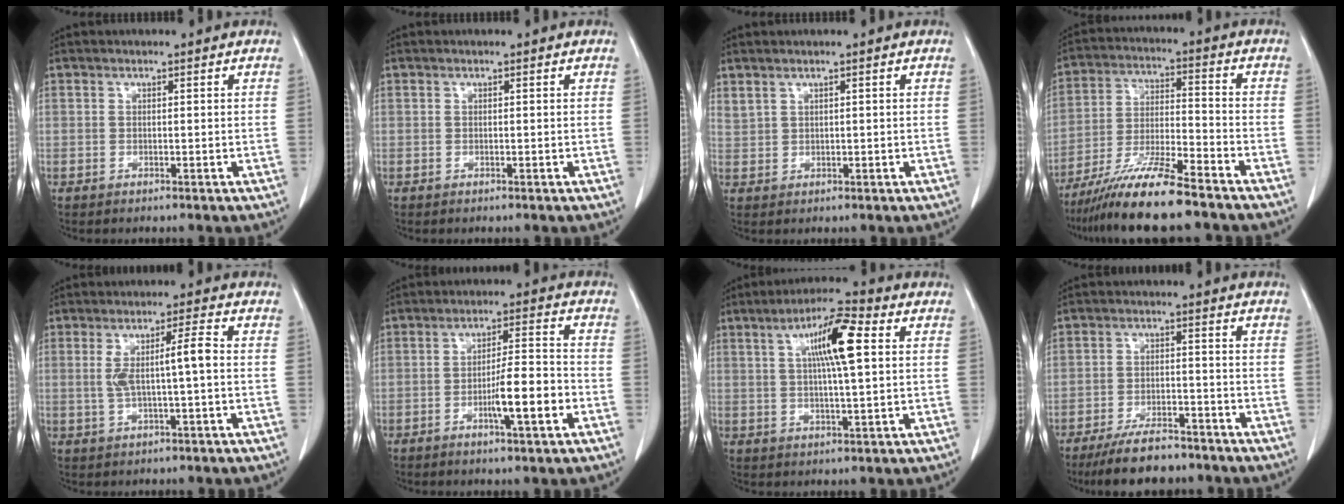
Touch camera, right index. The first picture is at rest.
{"total": 0.0}
{"total": 1.6, "force": [1.3, 0.8, 0.4], "torque": [-0.010, 0.009, 0.032]}
{"total": 12.7, "force": [-10.1, 0.3, 7.8], "torque": [-0.142, -0.021, -0.180]}
{"total": 5.5, "force": [0.1, 0.3, 5.5], "torque": [-0.103, 0.013, 0.005]}
{"total": 7.9, "force": [-2.9, 0.7, 7.3], "torque": [-0.120, 0.004, -0.047]}
{"total": 9.4, "force": [2.4, 1.0, 9.1], "torque": [-0.160, 0.014, 0.038]}
{"total": 9.2, "force": [-7.8, 2.6, 4.1], "torque": [-0.068, -0.011, -0.130]}